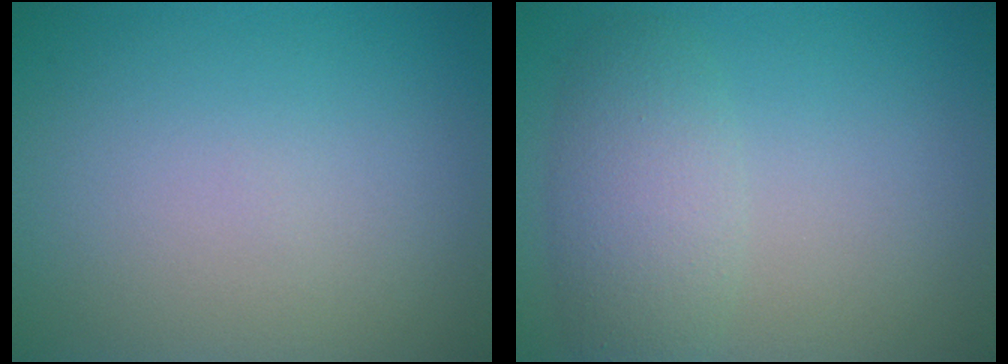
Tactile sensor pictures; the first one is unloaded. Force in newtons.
{"total": 3.7, "press": 3.7, "slide": 0.1}